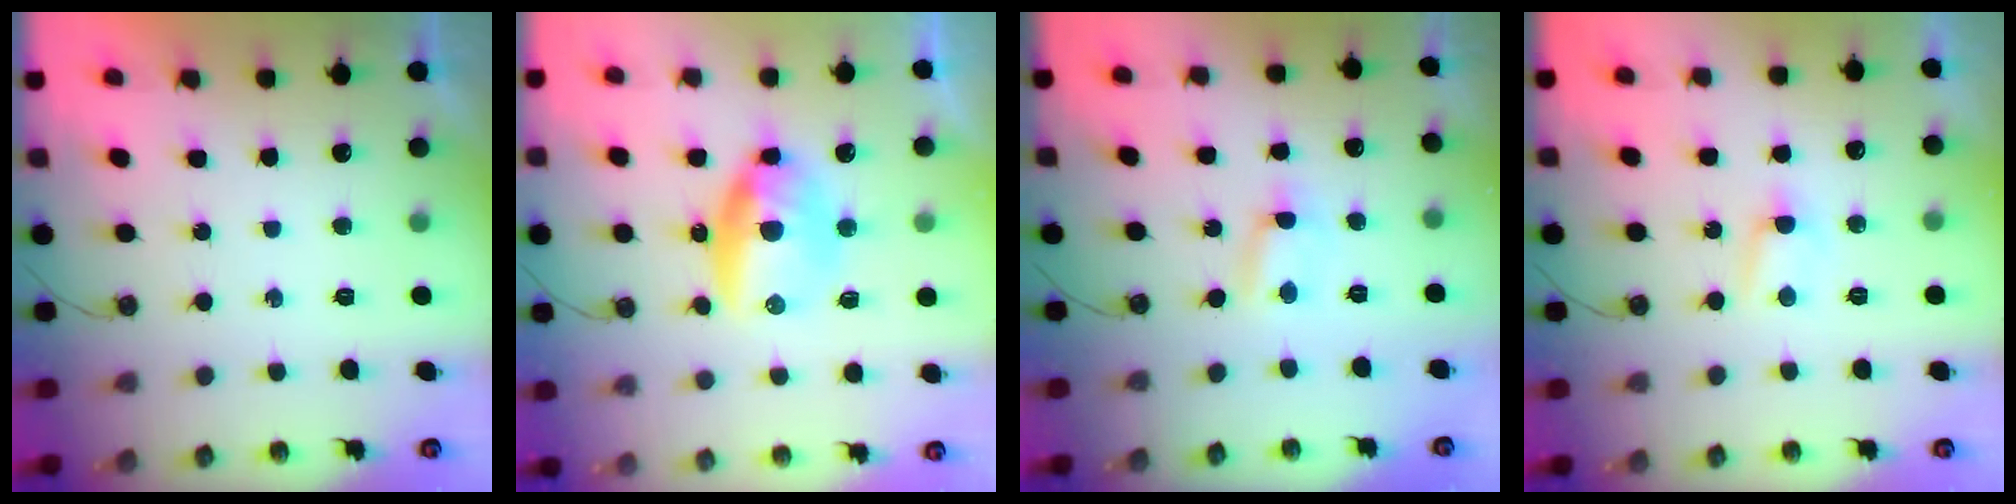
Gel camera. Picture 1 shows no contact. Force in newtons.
{"total": 11.0, "press": 11.0, "slide": 0.7}
{"total": 1.2, "press": 1.1, "slide": 0.6}
{"total": 3.7, "press": 3.6, "slide": 0.5}